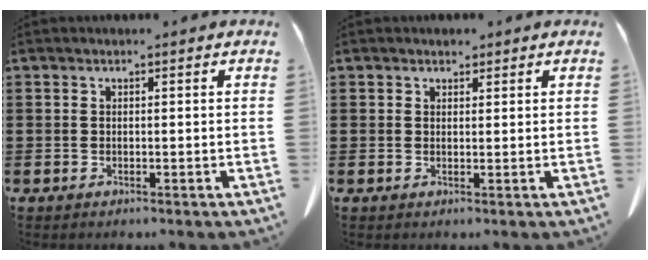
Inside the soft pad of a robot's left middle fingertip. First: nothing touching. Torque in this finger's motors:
{"motor_torque": [1.23, 0.91, 0.00, 0.00]}